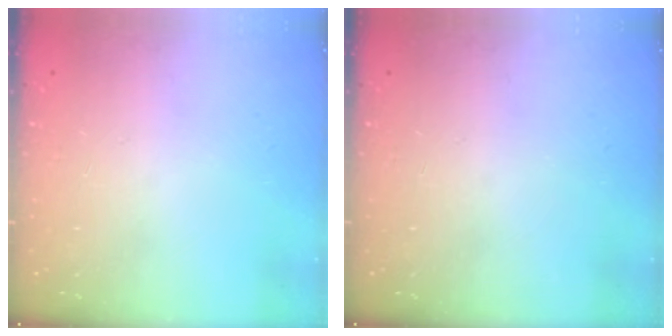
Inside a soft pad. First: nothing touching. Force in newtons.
{"total": 0.0}